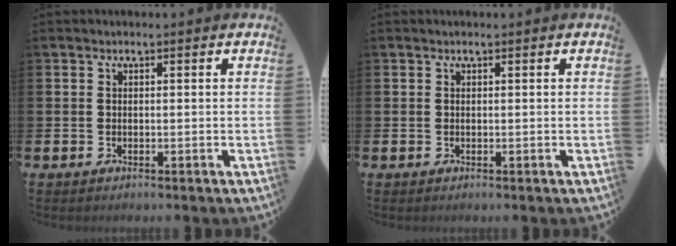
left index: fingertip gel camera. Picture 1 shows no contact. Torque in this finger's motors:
{"motor_torque": [0.53, -0.73, 0.02, 0.02]}